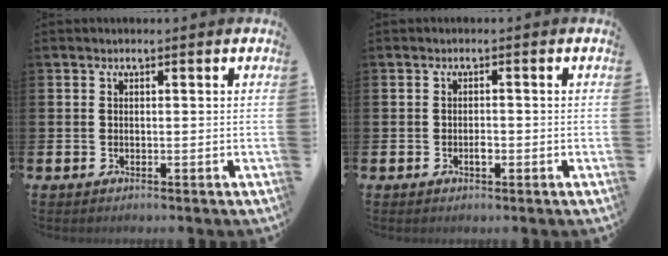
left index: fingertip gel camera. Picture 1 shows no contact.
{"total": 1.2, "force": [-0.4, 0.7, 0.9], "torque": [-0.017, -0.001, -0.007]}